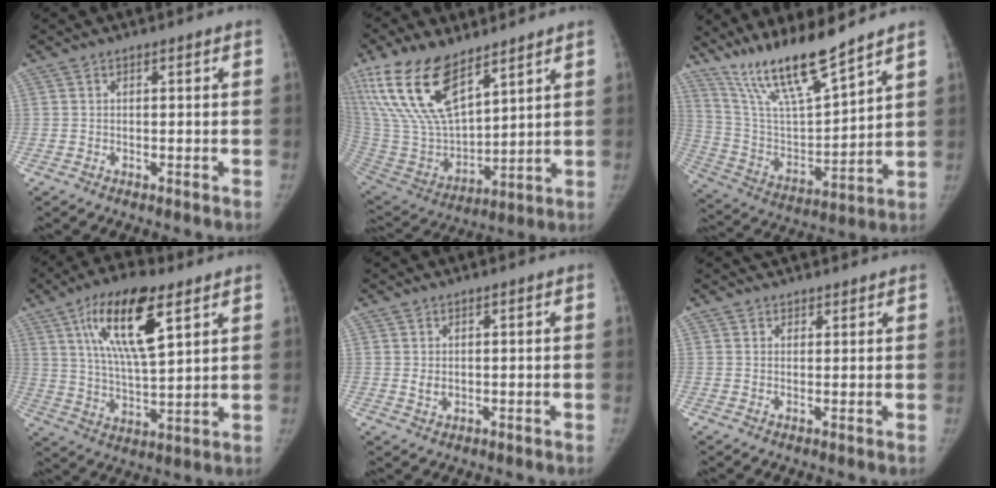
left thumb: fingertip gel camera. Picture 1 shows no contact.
{"total": 20.4, "force": [12.8, 8.7, 13.3], "torque": [-0.250, -0.055, 0.260]}
{"total": 16.8, "force": [13.6, 1.9, 9.7], "torque": [-0.162, -0.073, 0.264]}
{"total": 16.5, "force": [7.8, 5.5, 13.5], "torque": [-0.225, -0.027, 0.142]}
{"total": 1.7, "force": [0.5, 1.0, 1.2], "torque": [-0.016, -0.007, 0.015]}
{"total": 3.7, "force": [3.4, 1.5, 0.6], "torque": [0.020, 0.001, 0.049]}